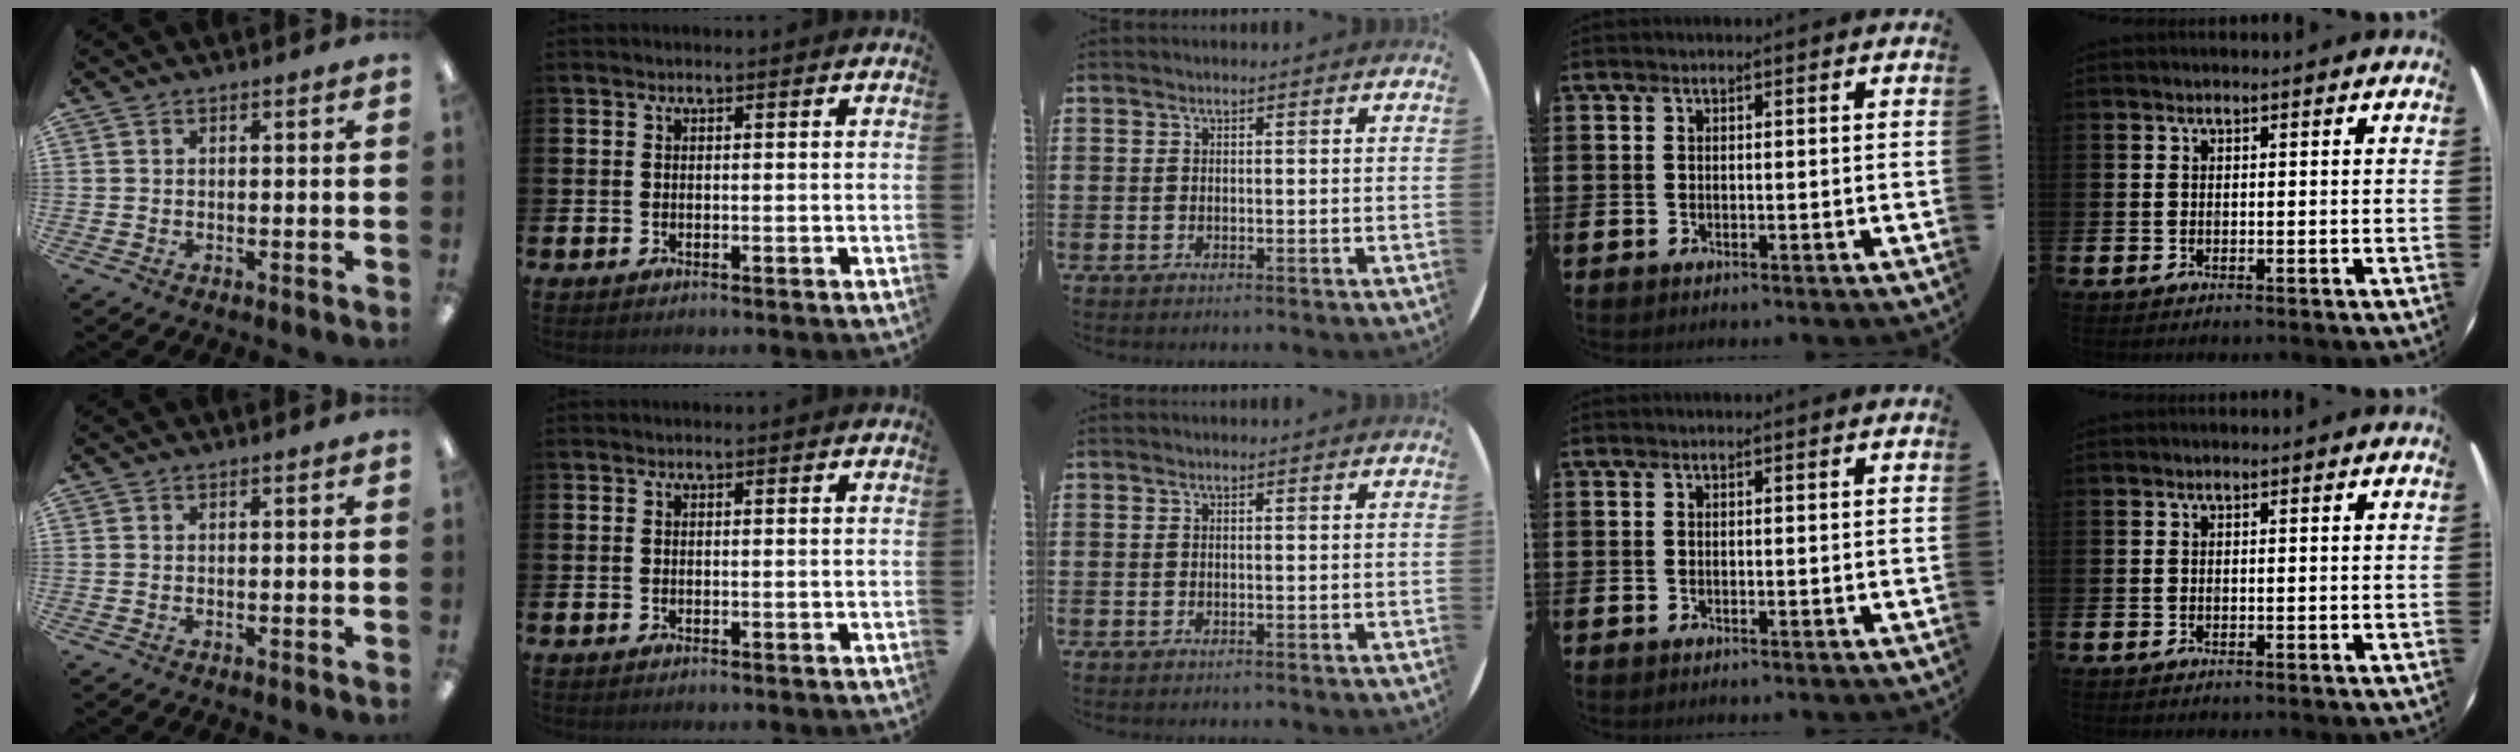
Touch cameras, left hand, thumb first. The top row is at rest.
{}